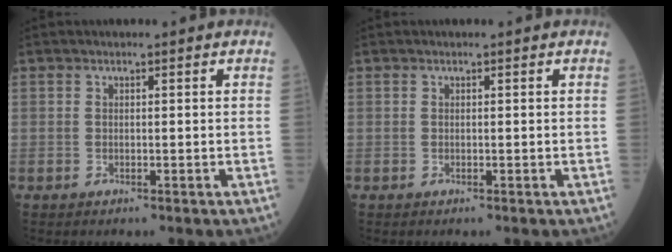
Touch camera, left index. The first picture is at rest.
{"total": 0.0}